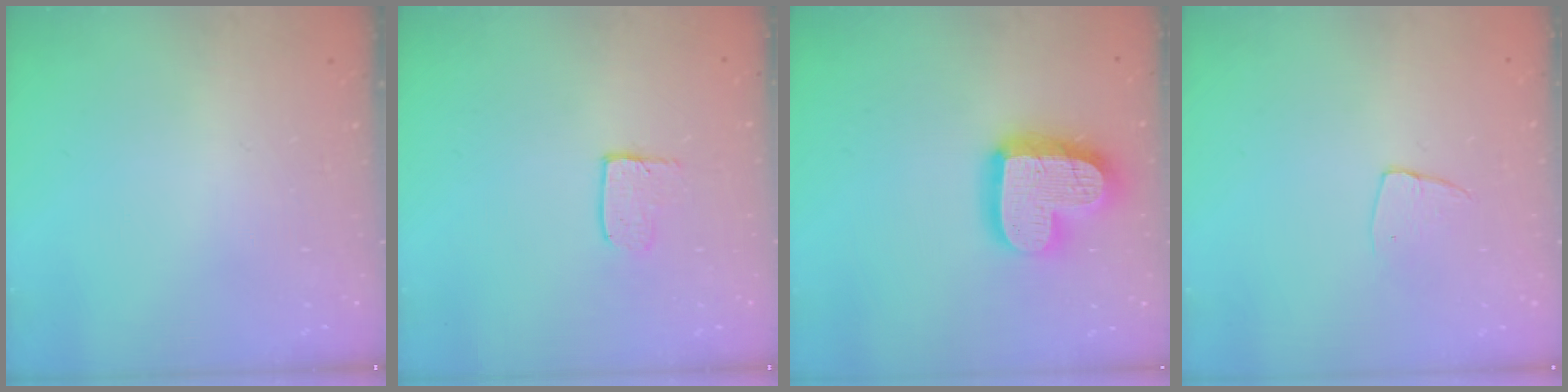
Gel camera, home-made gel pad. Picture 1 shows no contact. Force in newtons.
{"total": 4.0, "press": 4.0, "slide": 0.4}
{"total": 17.7, "press": 17.7, "slide": 1.5}
{"total": 5.6, "press": 5.5, "slide": 0.5}